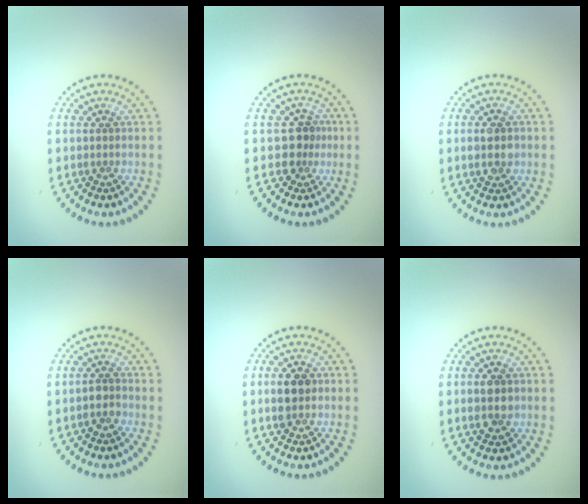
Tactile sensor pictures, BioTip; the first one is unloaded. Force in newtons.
{"total": 2.2, "press": 1.8, "slide": 1.4}
{"total": 2.8, "press": 2.8, "slide": 0.2}
{"total": 1.5, "press": 1.3, "slide": 0.7}
{"total": 2.9, "press": 2.9, "slide": 0.2}
{"total": 2.7, "press": 2.6, "slide": 0.3}